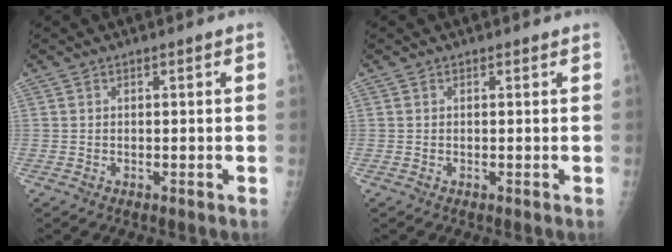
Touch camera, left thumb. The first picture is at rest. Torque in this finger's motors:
{"motor_torque": [0.00, 0.00, -0.11, -0.11, 0.00]}